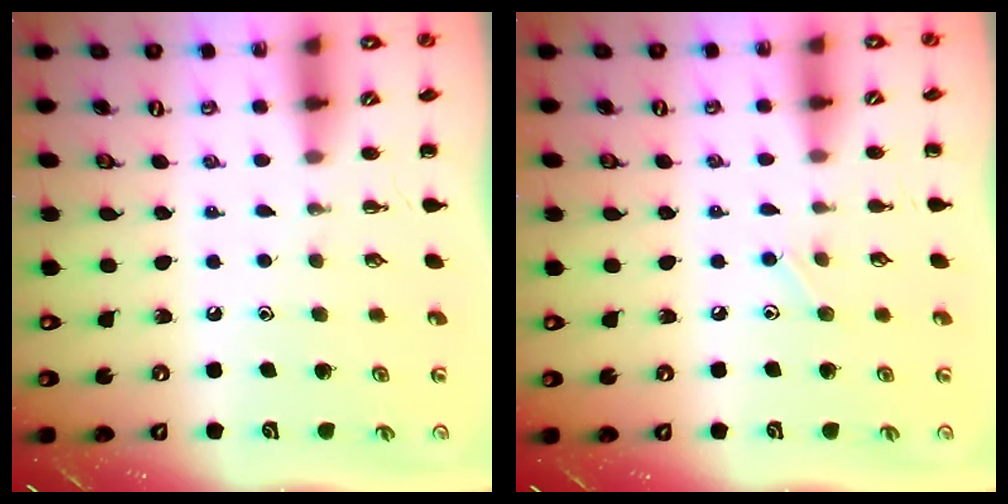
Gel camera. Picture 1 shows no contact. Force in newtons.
{"total": 5.5, "press": 5.2, "slide": 1.7}